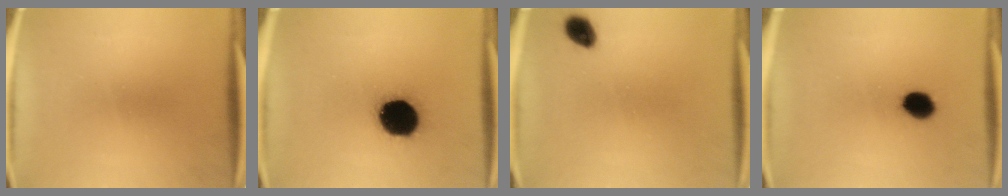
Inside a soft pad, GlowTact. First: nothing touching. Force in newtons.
{"total": 17.4}
{"total": 4.1}
{"total": 6.1}